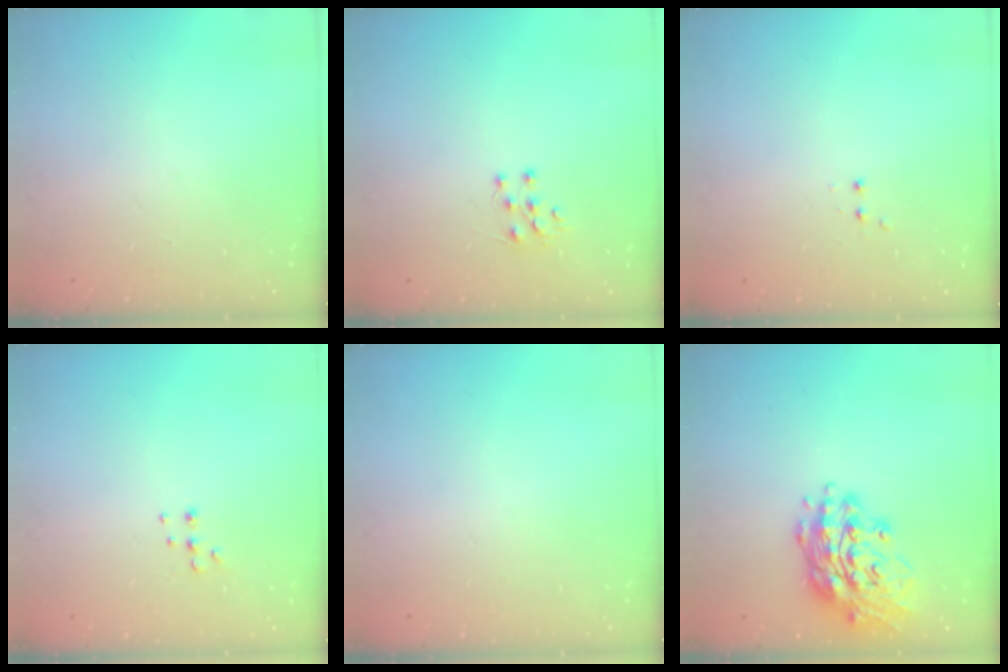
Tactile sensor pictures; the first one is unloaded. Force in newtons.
{"total": 4.7, "press": 4.7, "slide": 0.3}
{"total": 2.8, "press": 2.8, "slide": 0.6}
{"total": 5.3, "press": 5.3, "slide": 0.6}
{"total": 0.0}
{"total": 16.9, "press": 16.6, "slide": 3.1}